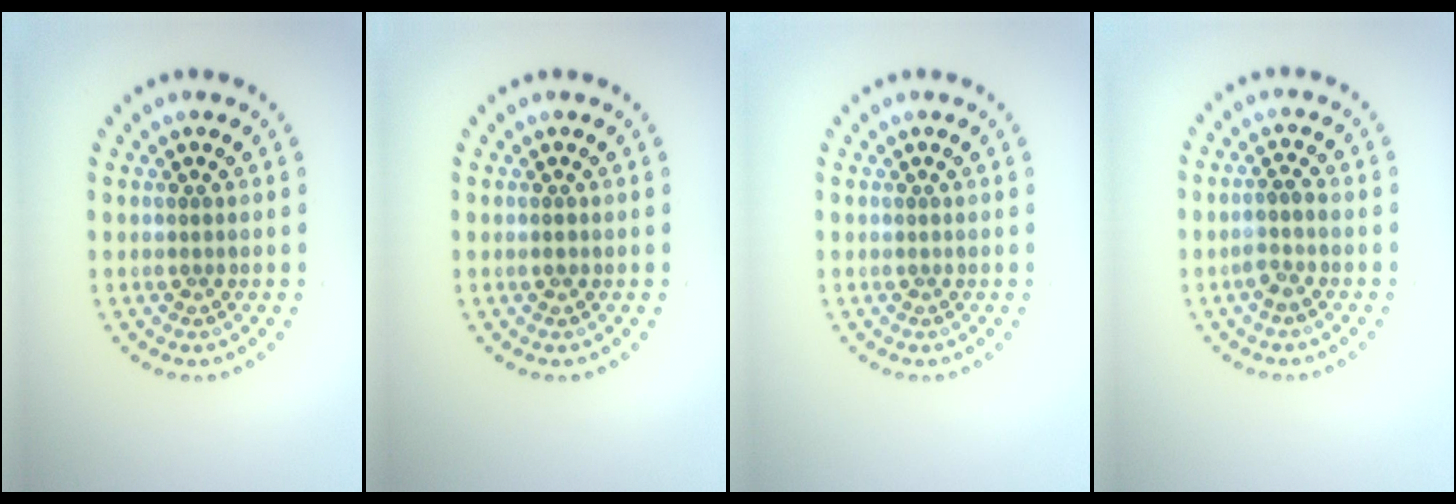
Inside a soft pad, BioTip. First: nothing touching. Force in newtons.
{"total": 0.8, "press": 0.8, "slide": 0.1}
{"total": 0.0}
{"total": 1.5, "press": 1.2, "slide": 0.9}